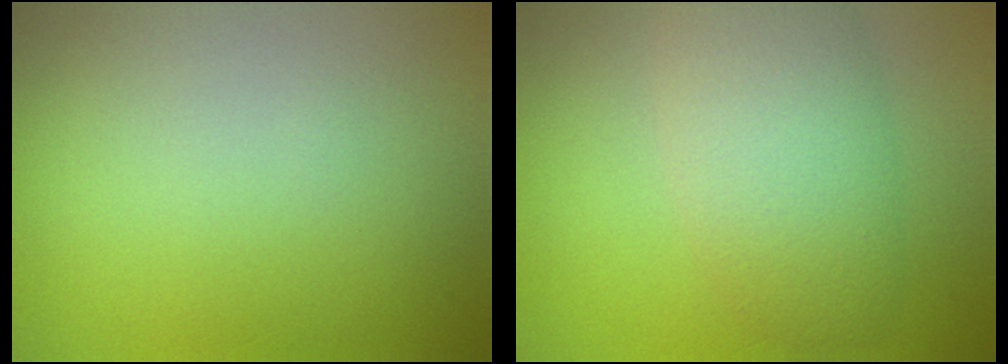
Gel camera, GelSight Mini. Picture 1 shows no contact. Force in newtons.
{"total": 6.4, "press": 6.4, "slide": 0.1}